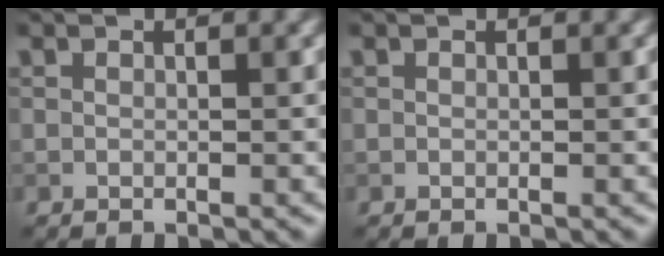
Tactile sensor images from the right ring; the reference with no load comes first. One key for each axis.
{"total": 0.0}